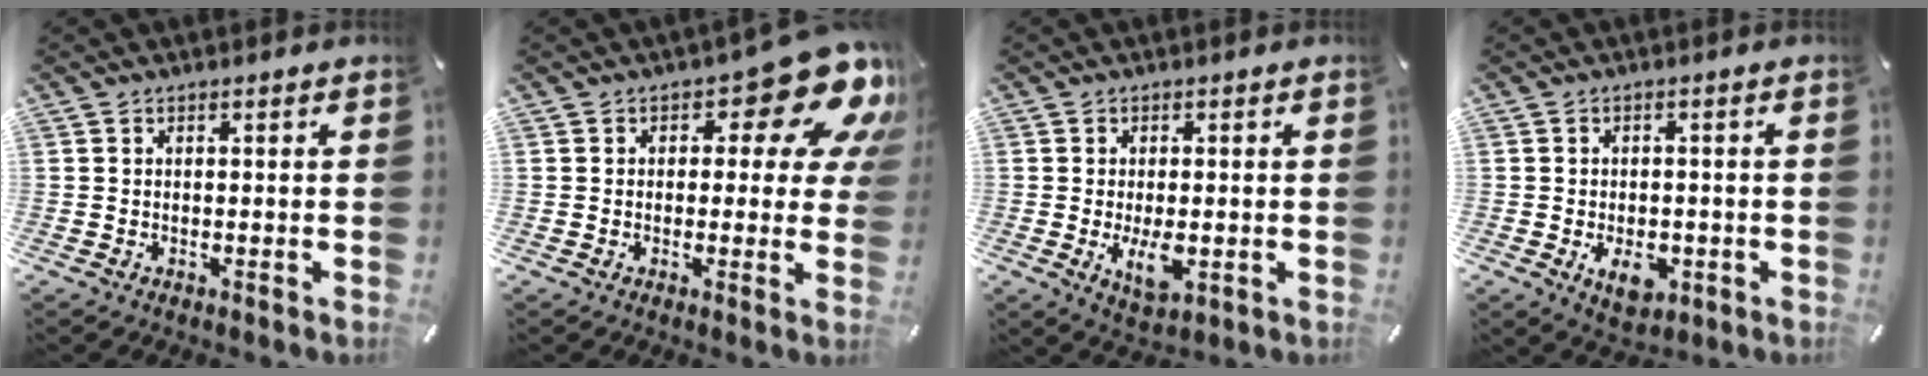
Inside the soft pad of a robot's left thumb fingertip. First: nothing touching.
{"total": 14.2, "force": [7.2, 6.5, 10.4], "torque": [-0.129, -0.050, 0.120]}
{"total": 6.5, "force": [-1.2, 3.2, 5.6], "torque": [-0.109, -0.015, -0.026]}
{"total": 6.6, "force": [-2.1, 4.3, 4.6], "torque": [-0.074, 0.001, -0.038]}